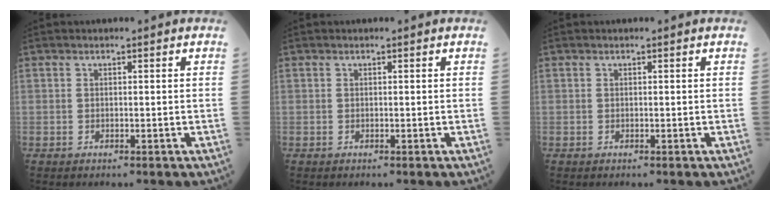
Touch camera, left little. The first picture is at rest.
{"total": 0.0}
{"total": 0.0}